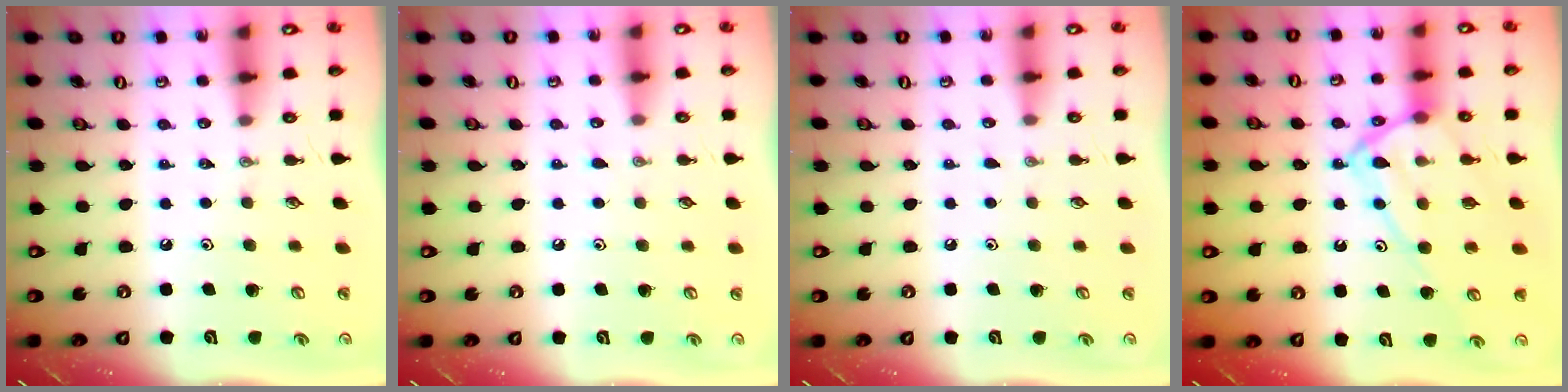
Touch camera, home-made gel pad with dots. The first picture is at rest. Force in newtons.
{"total": 4.2, "press": 4.2, "slide": 0.5}
{"total": 2.8, "press": 2.8, "slide": 0.3}
{"total": 13.9, "press": 13.8, "slide": 1.2}